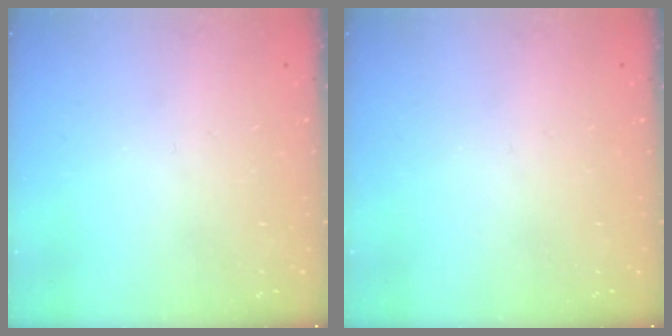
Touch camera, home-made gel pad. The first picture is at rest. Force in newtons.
{"total": 0.0}